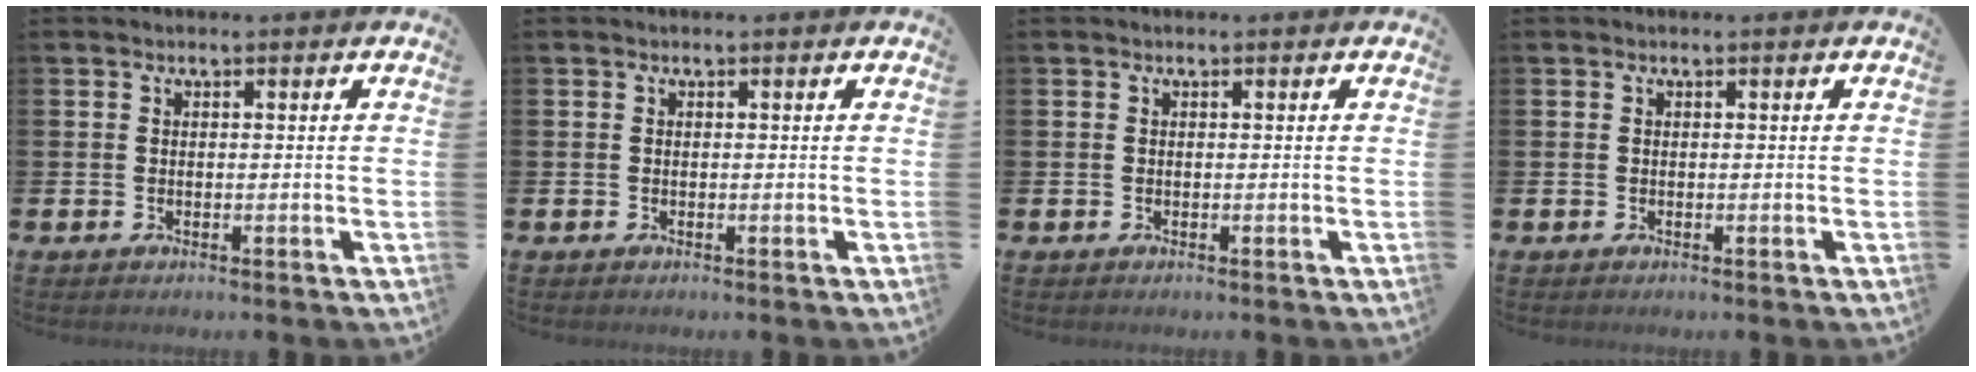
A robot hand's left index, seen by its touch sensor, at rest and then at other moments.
{"total": 0.0}
{"total": 0.0}
{"total": 0.0}